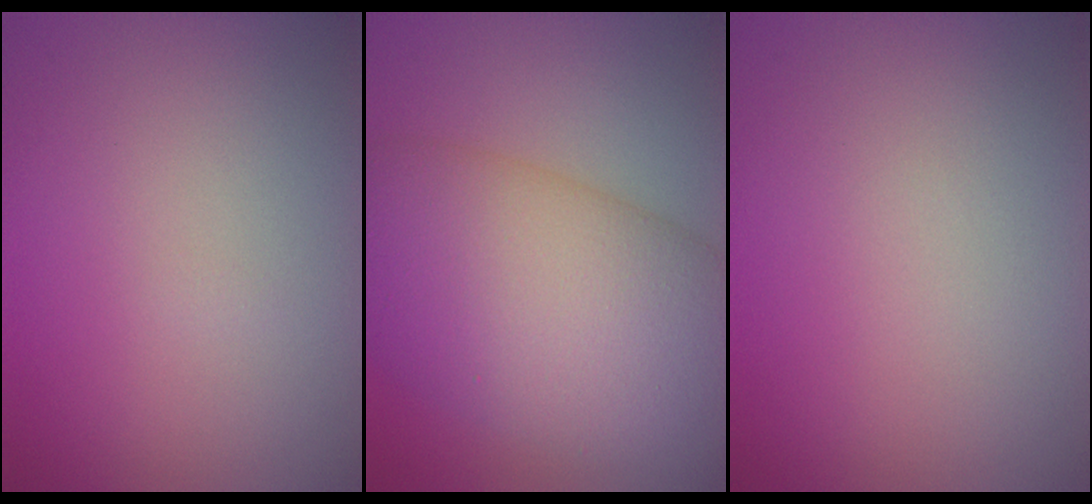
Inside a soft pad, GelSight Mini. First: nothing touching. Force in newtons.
{"total": 12.4, "press": 12.4, "slide": 0.3}
{"total": 0.0}